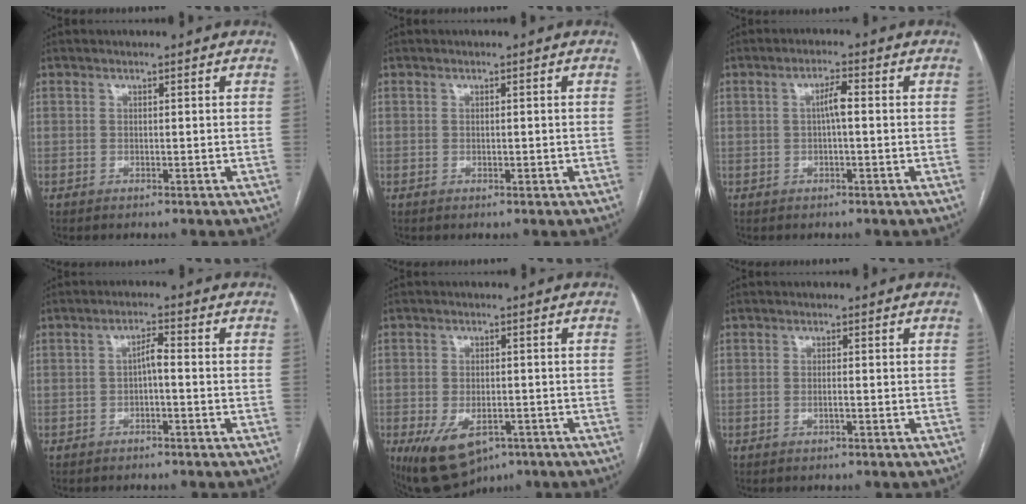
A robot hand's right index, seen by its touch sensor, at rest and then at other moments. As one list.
[{"total": 0.7, "force": [-0.1, 0.4, 0.6], "torque": [-0.011, -0.002, 0.001]}, {"total": 2.8, "force": [0.0, 0.4, 2.8], "torque": [-0.049, 0.006, 0.001]}, {"total": 2.4, "force": [-0.6, 0.5, 2.3], "torque": [-0.039, 0.011, -0.010]}, {"total": 10.1, "force": [-5.3, 5.6, 6.5], "torque": [-0.114, -0.011, -0.073]}, {"total": 1.0, "force": [-0.3, 0.1, 1.0], "torque": [-0.020, -0.001, -0.005]}]